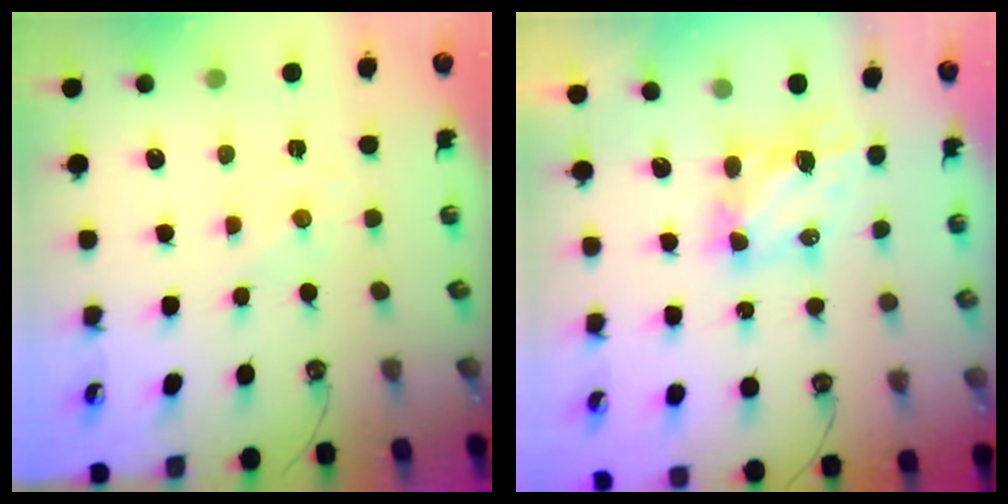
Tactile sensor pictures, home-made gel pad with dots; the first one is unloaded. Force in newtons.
{"total": 5.8, "press": 5.8, "slide": 0.4}